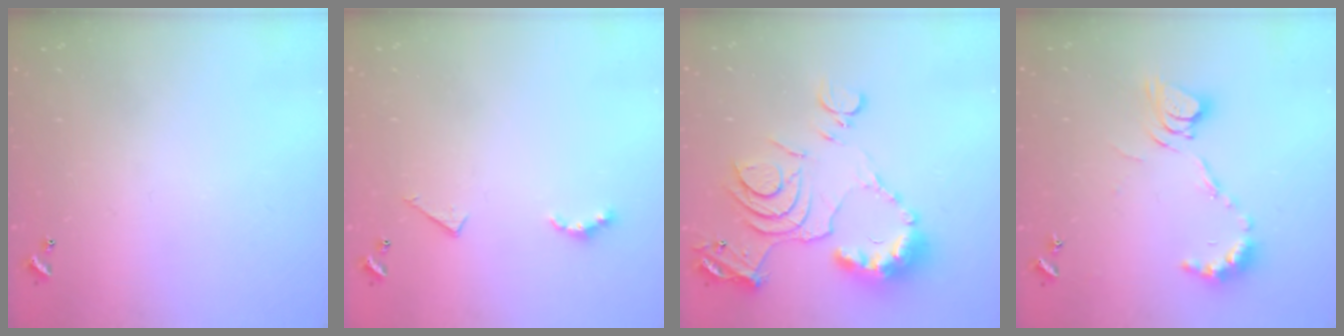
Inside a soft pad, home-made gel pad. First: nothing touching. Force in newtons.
{"total": 3.8, "press": 3.8, "slide": 0.6}
{"total": 15.1, "press": 15.0, "slide": 1.6}
{"total": 9.3, "press": 9.3, "slide": 0.3}